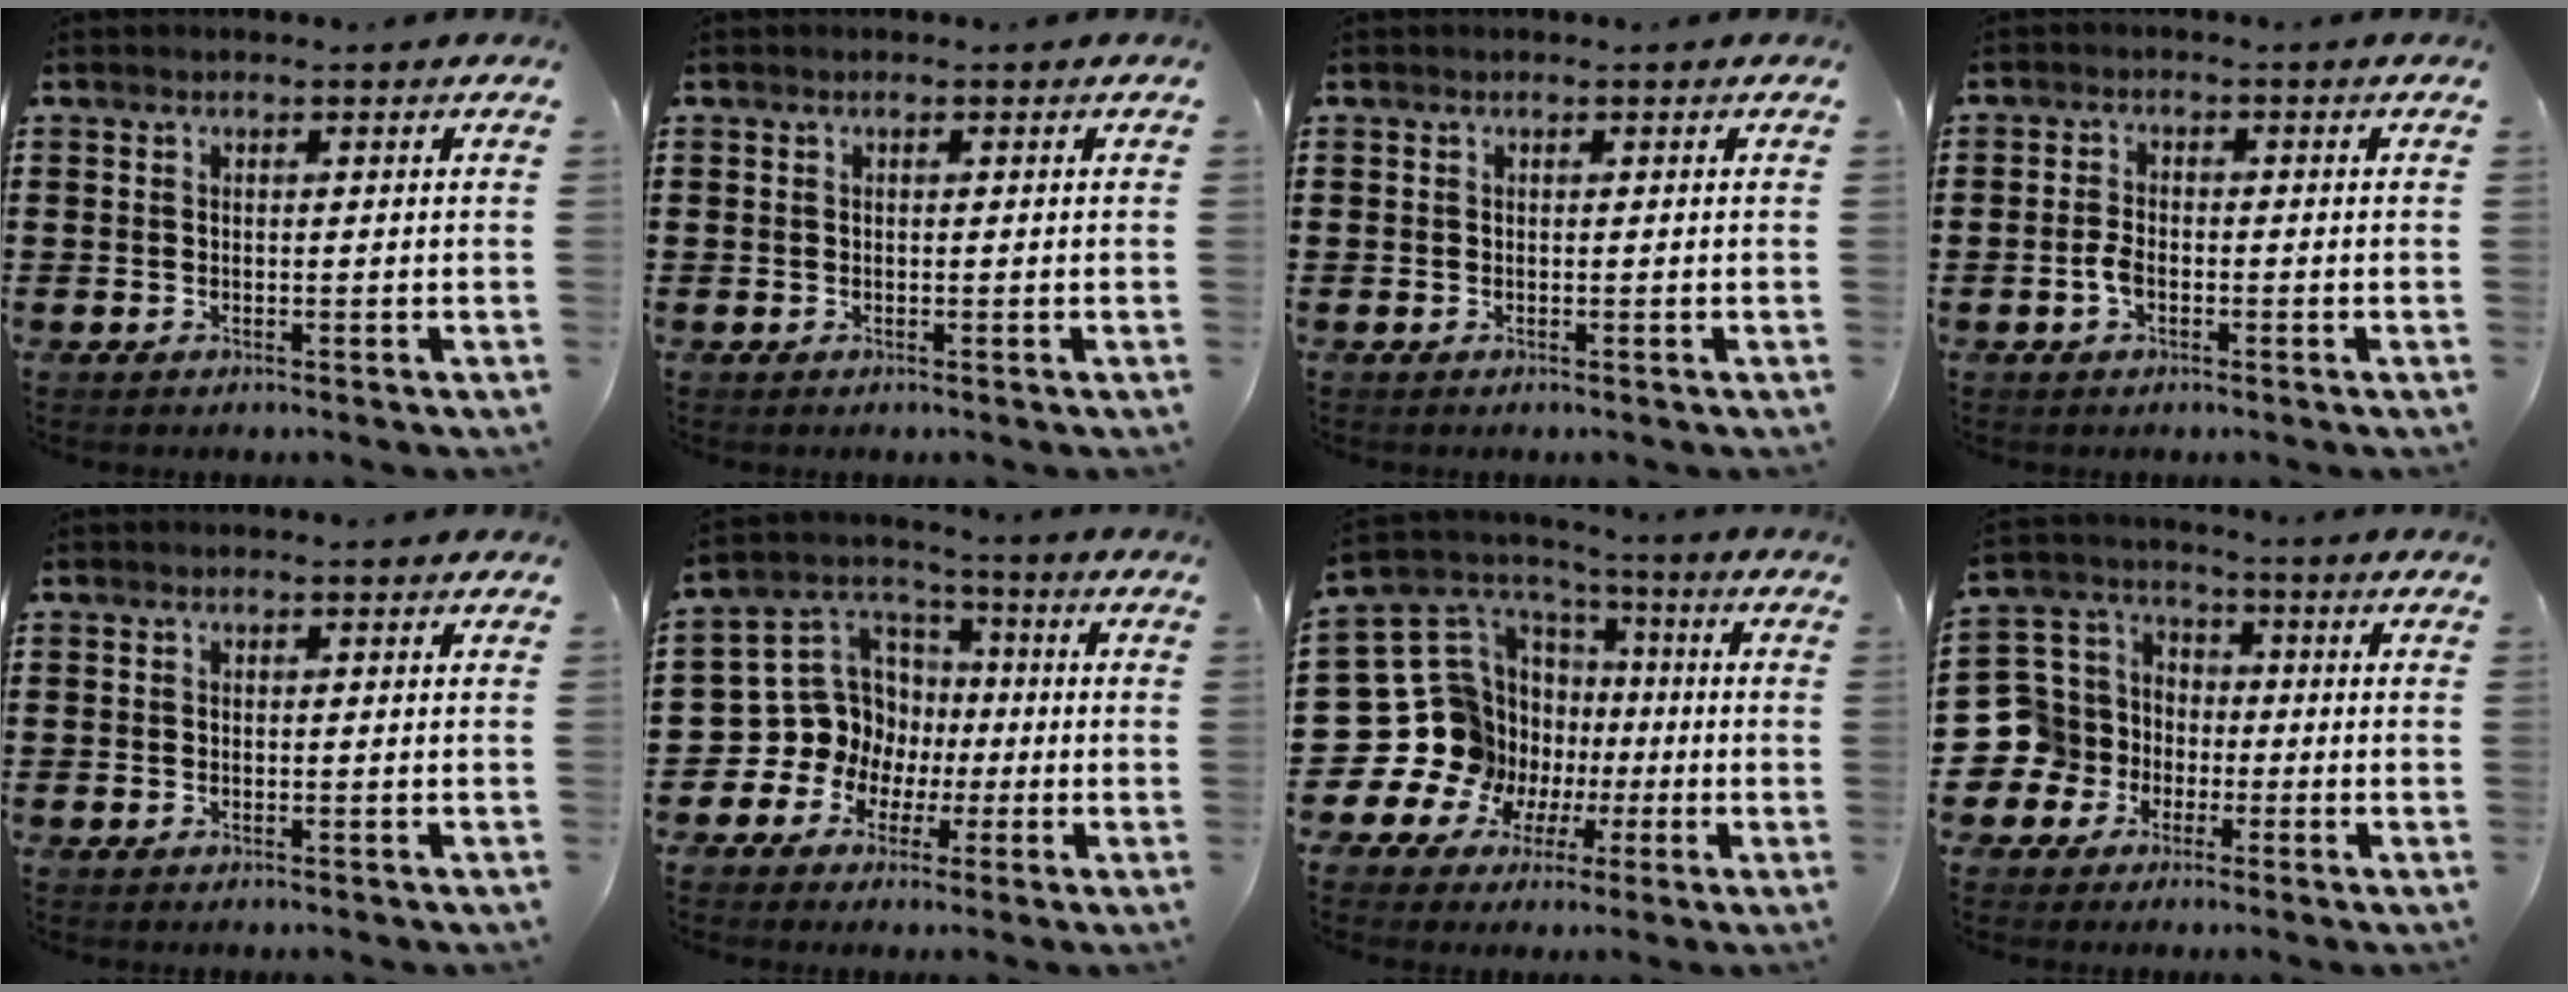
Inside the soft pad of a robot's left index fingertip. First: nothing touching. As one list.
[{"total": 0.0}, {"total": 0.0}, {"total": 2.8, "force": [-0.9, 1.4, 2.2], "torque": [-0.064, -0.005, -0.023]}, {"total": 0.0}, {"total": 10.1, "force": [-0.8, 9.9, 1.9], "torque": [-0.096, -0.003, -0.012]}, {"total": 15.1, "force": [-2.8, 14.1, 4.5], "torque": [-0.161, -0.018, -0.015]}, {"total": 8.5, "force": [-2.5, 8.1, 1.1], "torque": [-0.090, 0.007, -0.054]}]